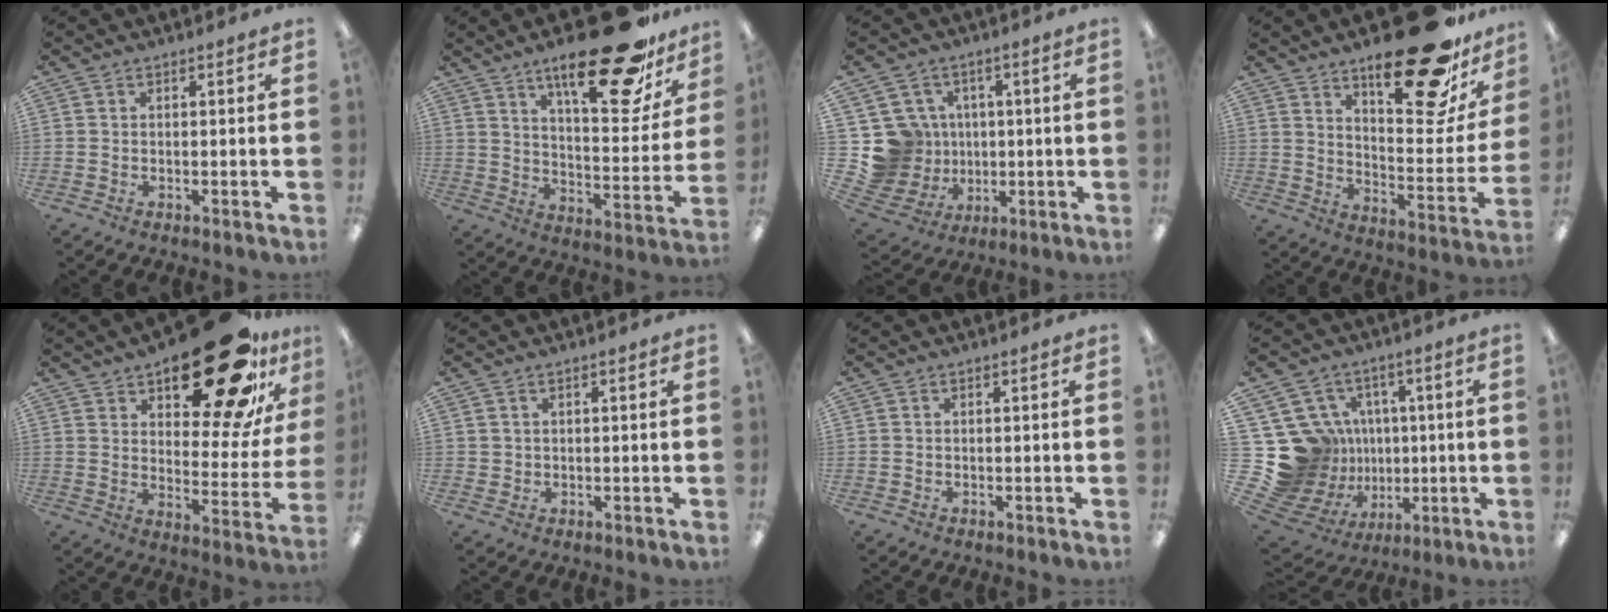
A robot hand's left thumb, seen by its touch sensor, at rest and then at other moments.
{"total": 25.3, "force": [17.6, 7.7, 16.4], "torque": [-0.235, -0.107, 0.282]}
{"total": 13.2, "force": [1.2, 12.8, 3.0], "torque": [-0.096, -0.010, 0.039]}
{"total": 25.2, "force": [17.6, 8.6, 15.9], "torque": [-0.208, -0.120, 0.285]}
{"total": 25.3, "force": [18.0, 9.7, 14.9], "torque": [-0.192, -0.117, 0.291]}
{"total": 1.3, "force": [0.7, 1.1, 0.1], "torque": [-0.004, 0.003, 0.013]}
{"total": 0.0}
{"total": 20.3, "force": [1.4, 19.3, 6.0], "torque": [-0.129, -0.020, 0.090]}